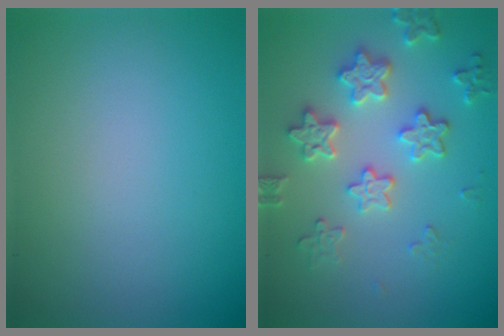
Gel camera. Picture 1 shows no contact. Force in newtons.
{"total": 3.8, "press": 3.8, "slide": 0.7}